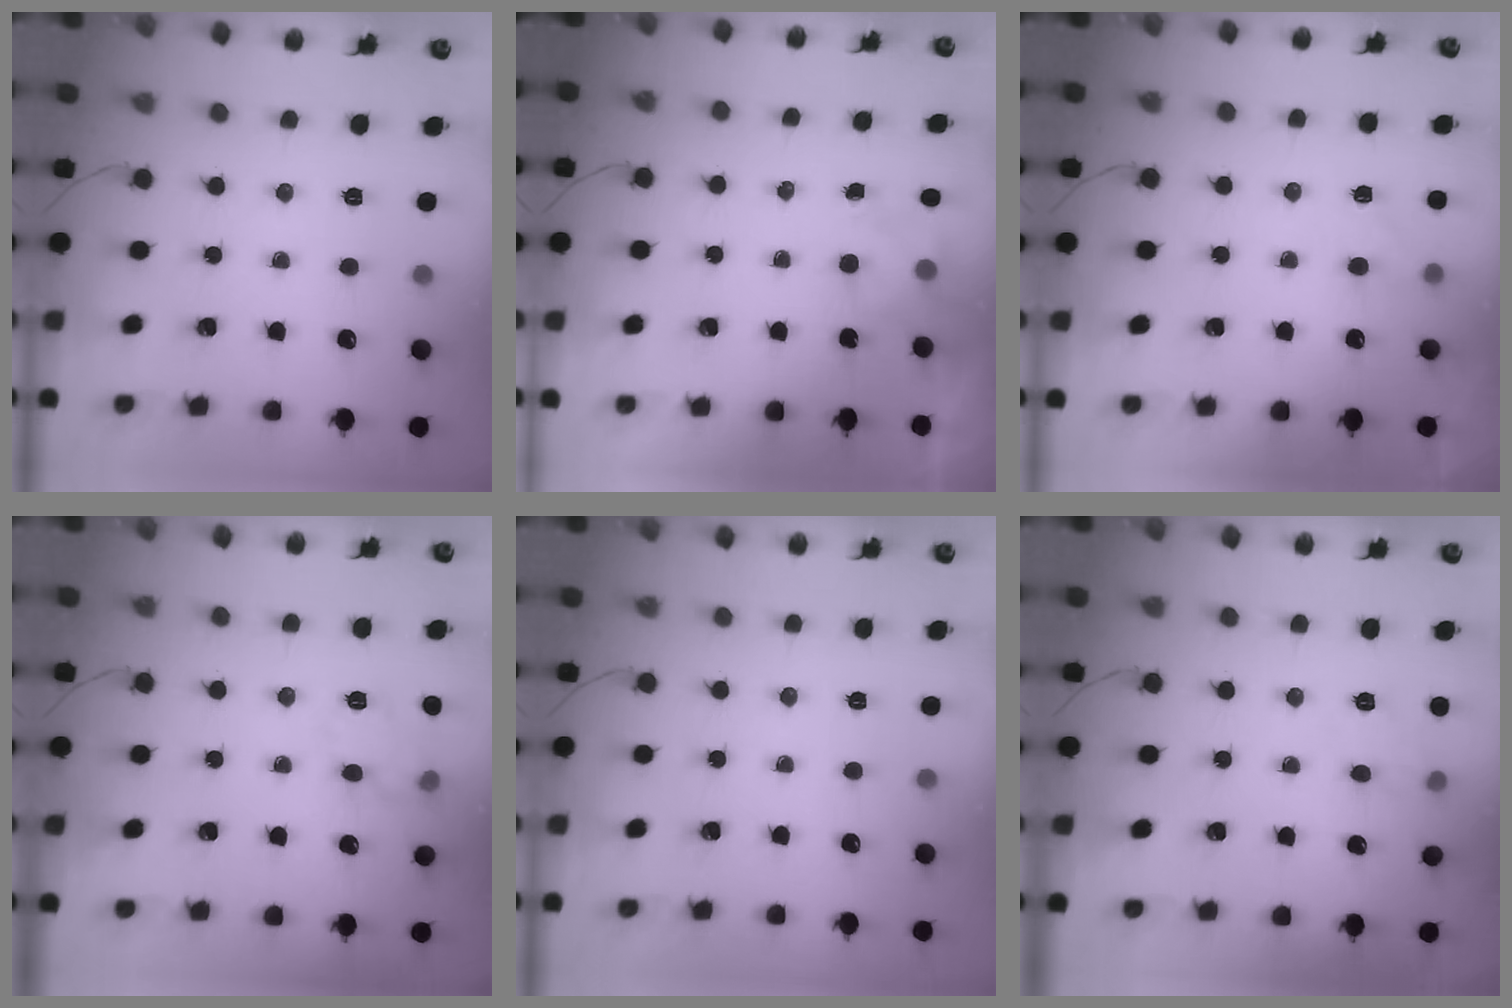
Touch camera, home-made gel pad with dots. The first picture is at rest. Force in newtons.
{"total": 5.0, "press": 4.9, "slide": 1.1}
{"total": 6.5, "press": 6.2, "slide": 1.9}
{"total": 10.2, "press": 10.2, "slide": 0.7}
{"total": 0.0}
{"total": 5.0, "press": 4.7, "slide": 1.6}